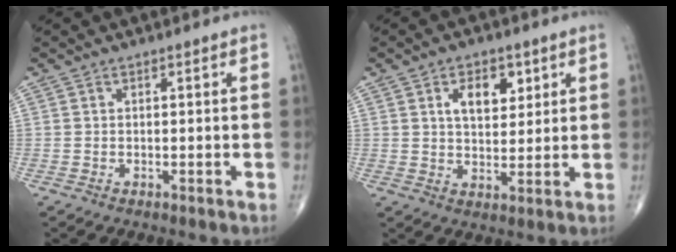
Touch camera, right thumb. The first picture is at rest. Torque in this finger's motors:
{"motor_torque": [0.07, 0.17, 0.62, 0.40, 0.18]}